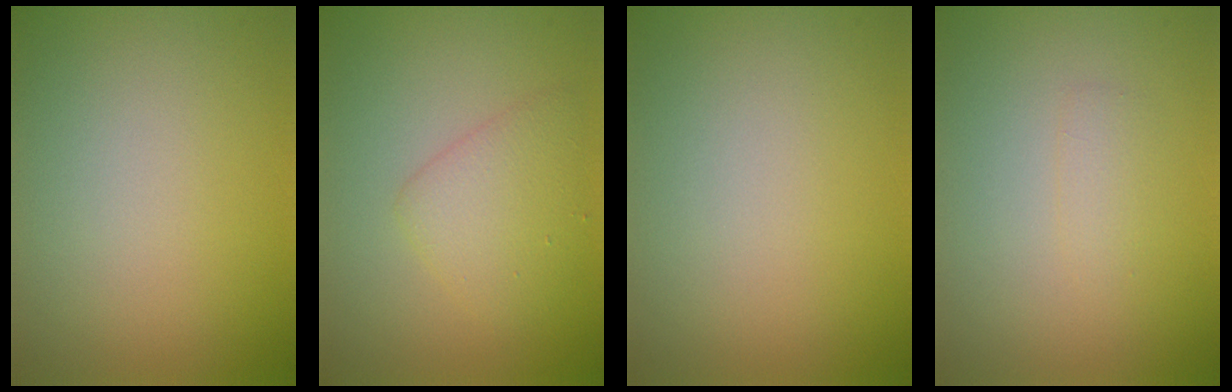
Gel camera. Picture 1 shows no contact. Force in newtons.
{"total": 3.0, "press": 3.0, "slide": 0.1}
{"total": 0.0}
{"total": 1.0, "press": 1.0, "slide": 0.1}